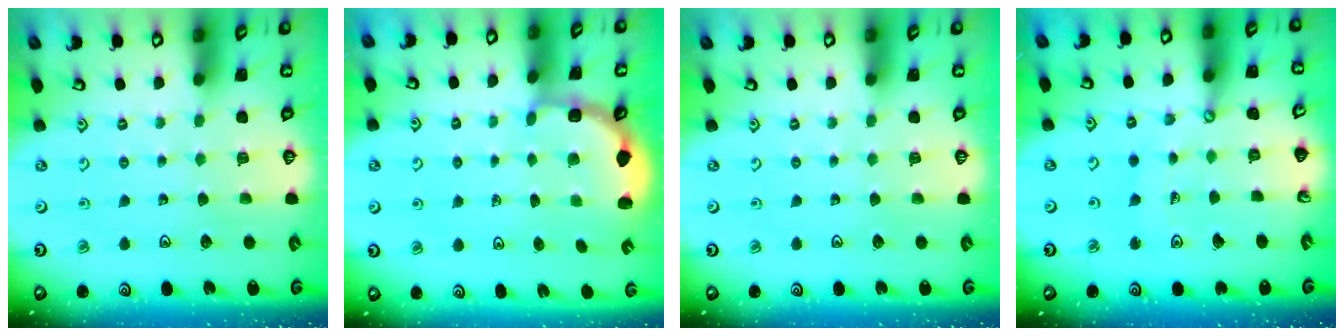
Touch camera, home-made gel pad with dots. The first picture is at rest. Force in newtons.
{"total": 3.0, "press": 2.3, "slide": 1.8}
{"total": 0.0}
{"total": 8.5, "press": 8.5, "slide": 0.7}